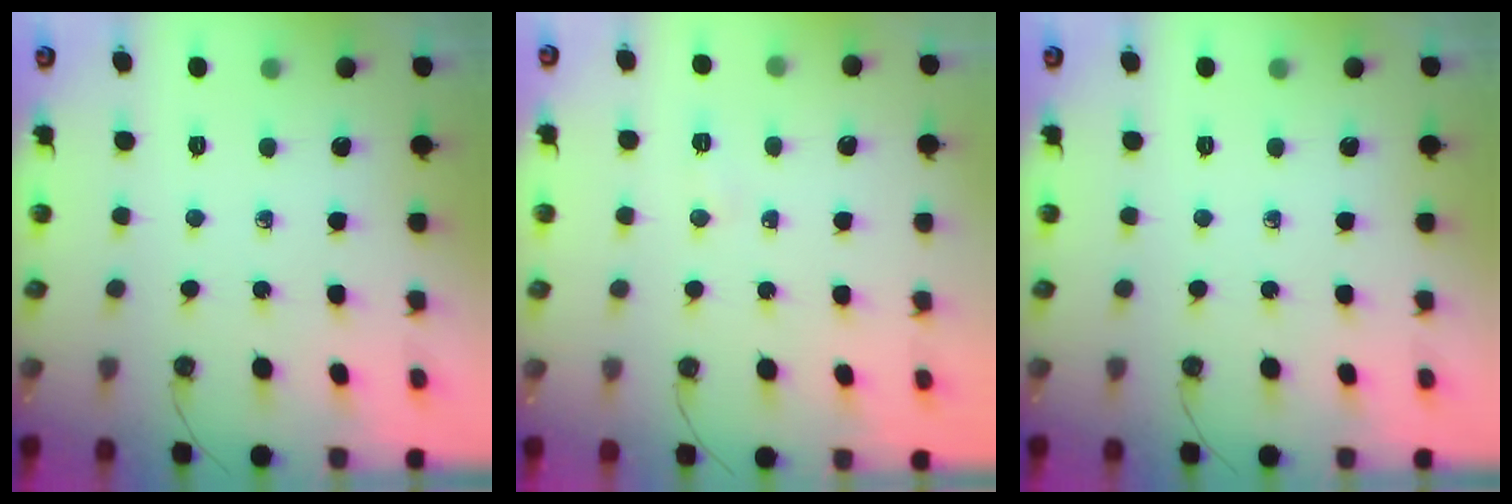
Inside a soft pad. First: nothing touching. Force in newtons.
{"total": 4.3, "press": 4.2, "slide": 0.4}
{"total": 0.0}